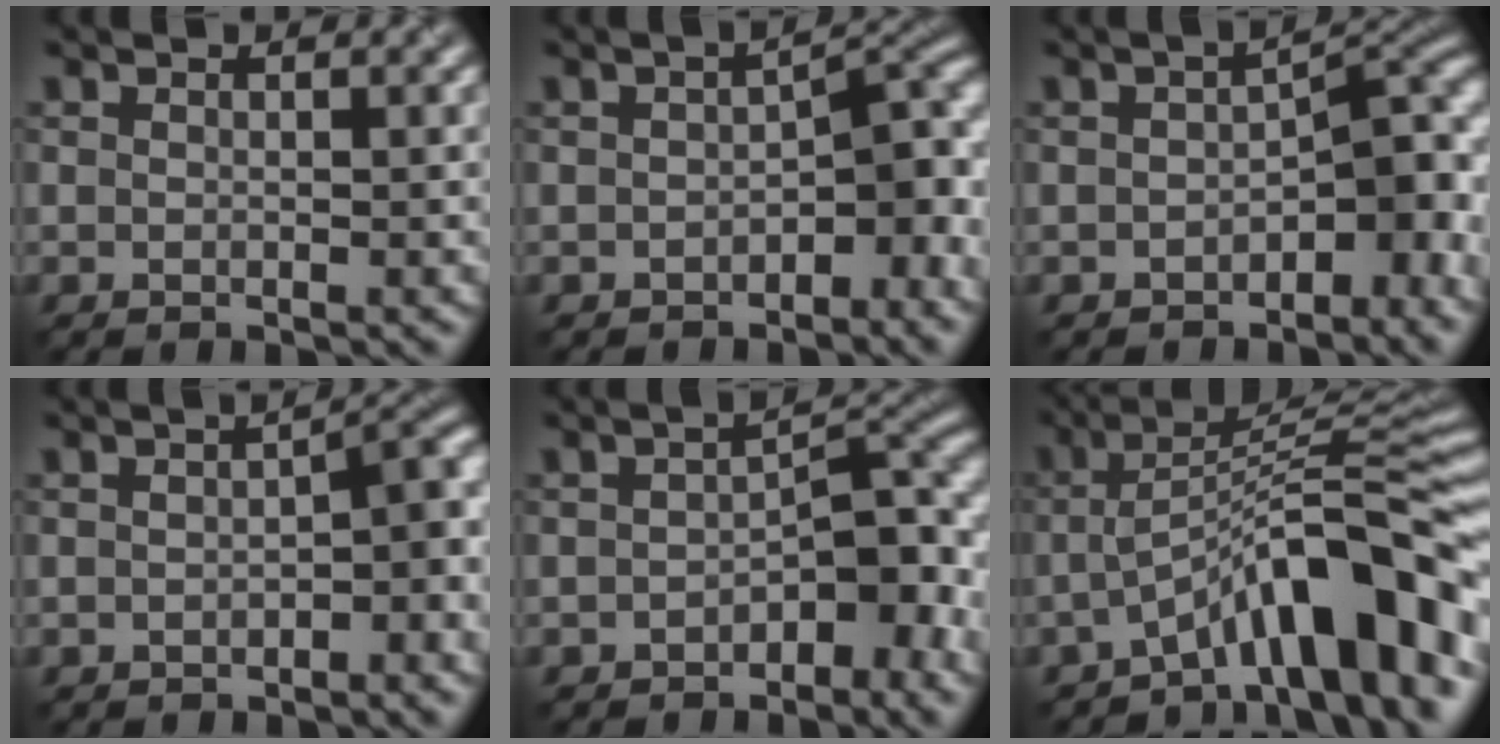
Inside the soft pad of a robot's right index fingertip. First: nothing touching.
{"total": 5.5, "force": [-2.1, 2.7, 4.2], "torque": [-0.038, 0.010, -0.038]}
{"total": 6.4, "force": [-2.6, 3.2, 5.0], "torque": [-0.046, 0.011, -0.048]}
{"total": 3.9, "force": [-1.3, 1.6, 3.3], "torque": [-0.037, 0.012, -0.024]}
{"total": 5.9, "force": [-2.7, 3.0, 4.3], "torque": [-0.042, 0.014, -0.050]}
{"total": 9.7, "force": [-5.3, 2.5, 7.8], "torque": [-0.099, 0.017, -0.095]}